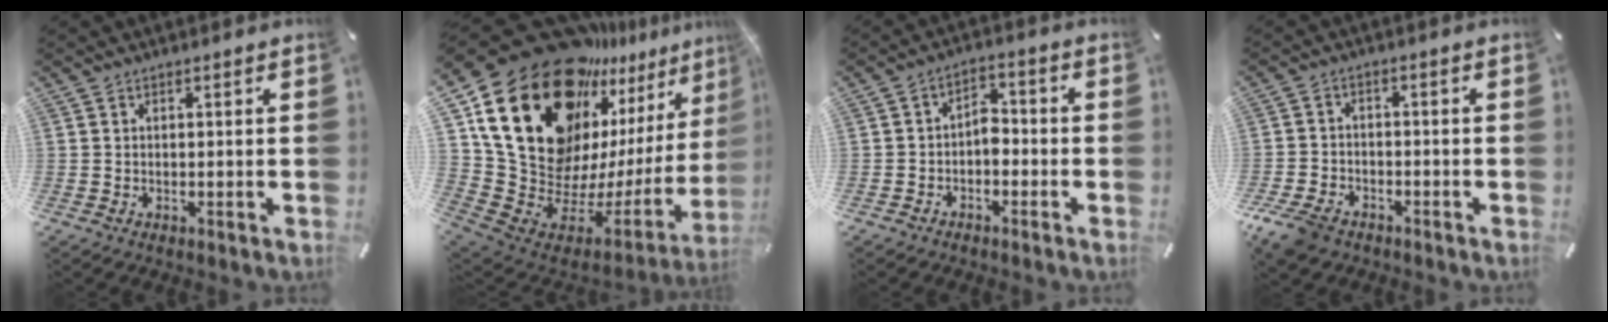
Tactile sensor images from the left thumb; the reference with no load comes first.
{"total": 26.7, "force": [13.7, 16.2, 16.1], "torque": [-0.263, -0.148, 0.276]}
{"total": 4.6, "force": [-2.0, 3.0, 2.9], "torque": [-0.051, 0.020, -0.039]}
{"total": 6.2, "force": [-4.4, 3.5, 2.5], "torque": [-0.068, 0.014, -0.087]}